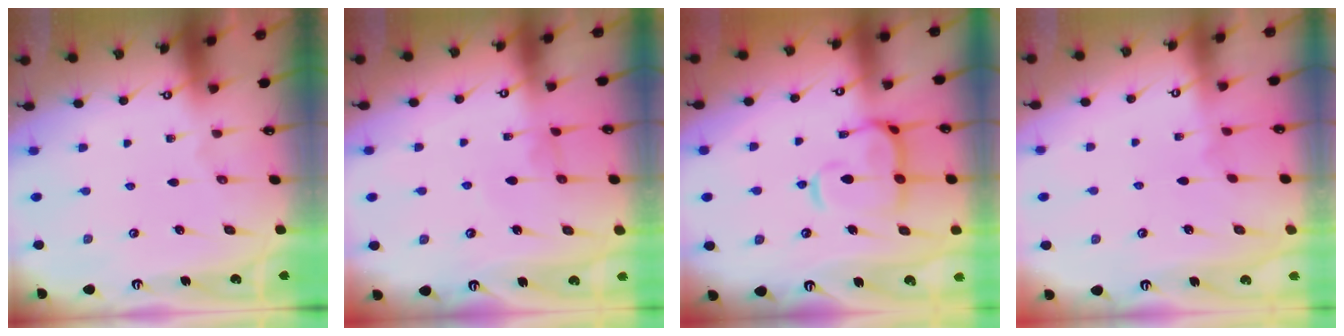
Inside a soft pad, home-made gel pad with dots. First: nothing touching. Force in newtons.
{"total": 0.7, "press": 0.6, "slide": 0.3}
{"total": 10.9, "press": 10.8, "slide": 1.5}
{"total": 5.7, "press": 5.7, "slide": 0.1}